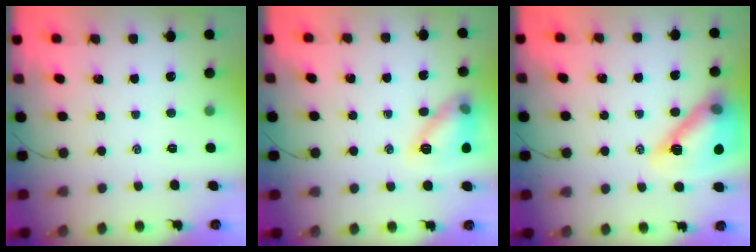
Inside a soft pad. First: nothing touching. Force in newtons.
{"total": 11.9, "press": 11.9, "slide": 0.3}
{"total": 18.4, "press": 18.1, "slide": 2.8}